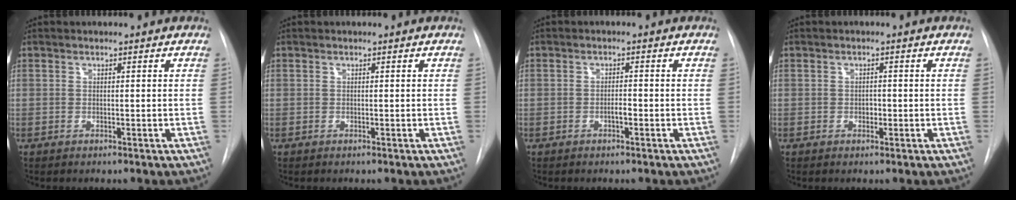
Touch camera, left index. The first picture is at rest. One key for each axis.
{"total": 0.0}
{"total": 1.1, "fx": -0.6, "fy": 0.2, "fz": 0.9, "tx": -0.015, "ty": 0.002, "tz": -0.011}
{"total": 1.0, "fx": -0.2, "fy": 0.8, "fz": 0.7, "tx": -0.009, "ty": 0.002, "tz": -0.004}